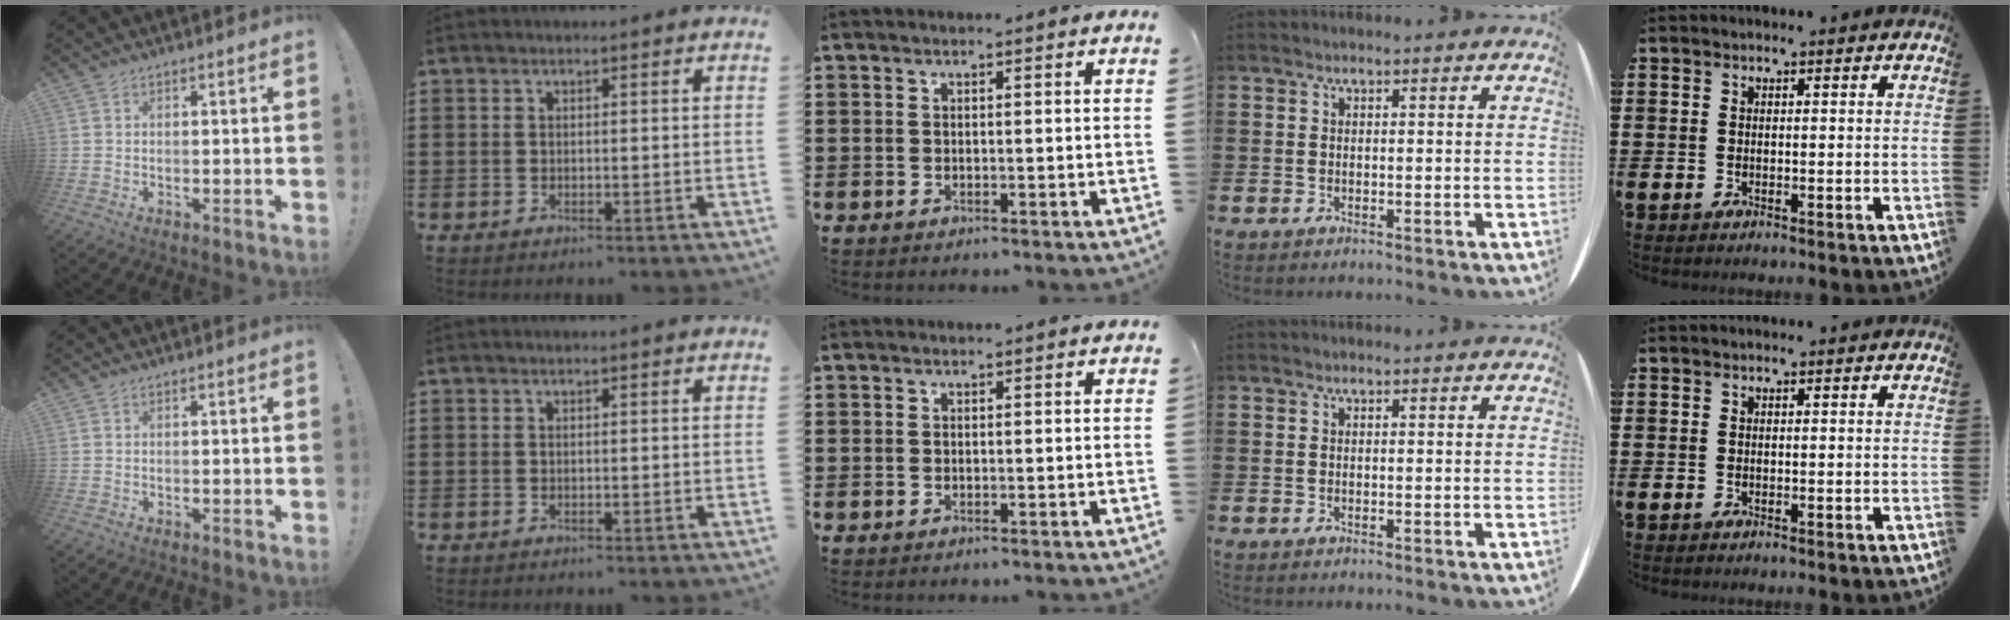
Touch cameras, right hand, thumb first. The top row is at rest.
{}